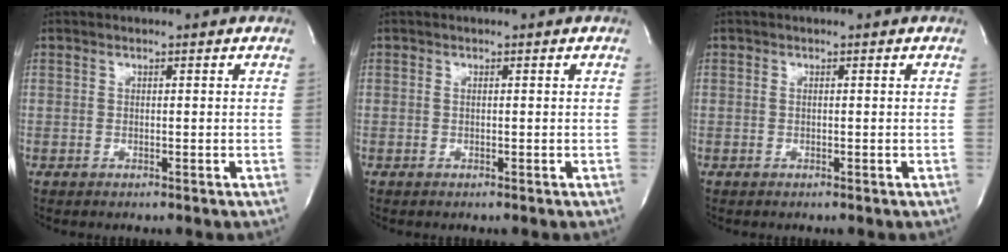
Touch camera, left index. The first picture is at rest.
{"total": 0.0}
{"total": 0.0}